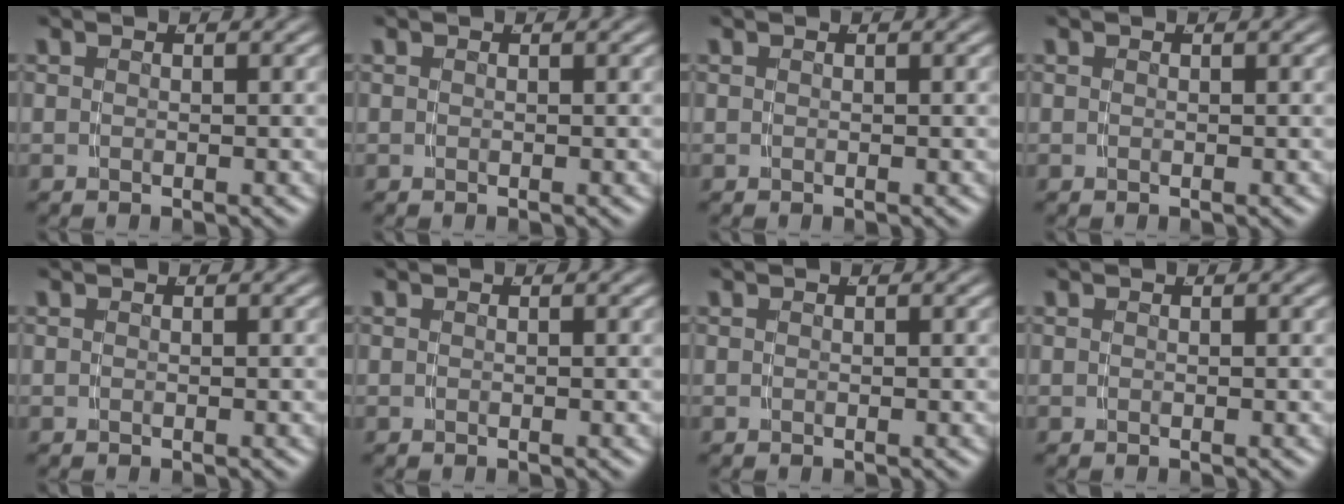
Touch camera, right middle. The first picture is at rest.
{"total": 0.0}
{"total": 0.0}
{"total": 0.0}
{"total": 0.0}
{"total": 0.0}
{"total": 0.0}
{"total": 0.0}